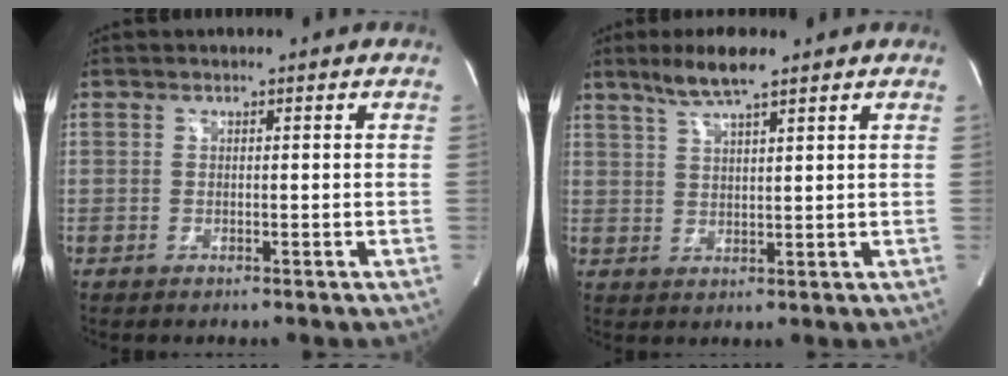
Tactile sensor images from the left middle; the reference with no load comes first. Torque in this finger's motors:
{"motor_torque": [0.46, -0.35, -0.02, 0.03]}